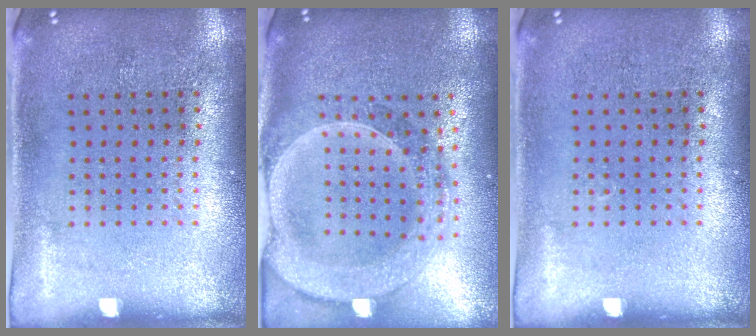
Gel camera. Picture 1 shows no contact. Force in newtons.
{"total": 2.7, "press": 2.4, "slide": 1.2}
{"total": 0.0}